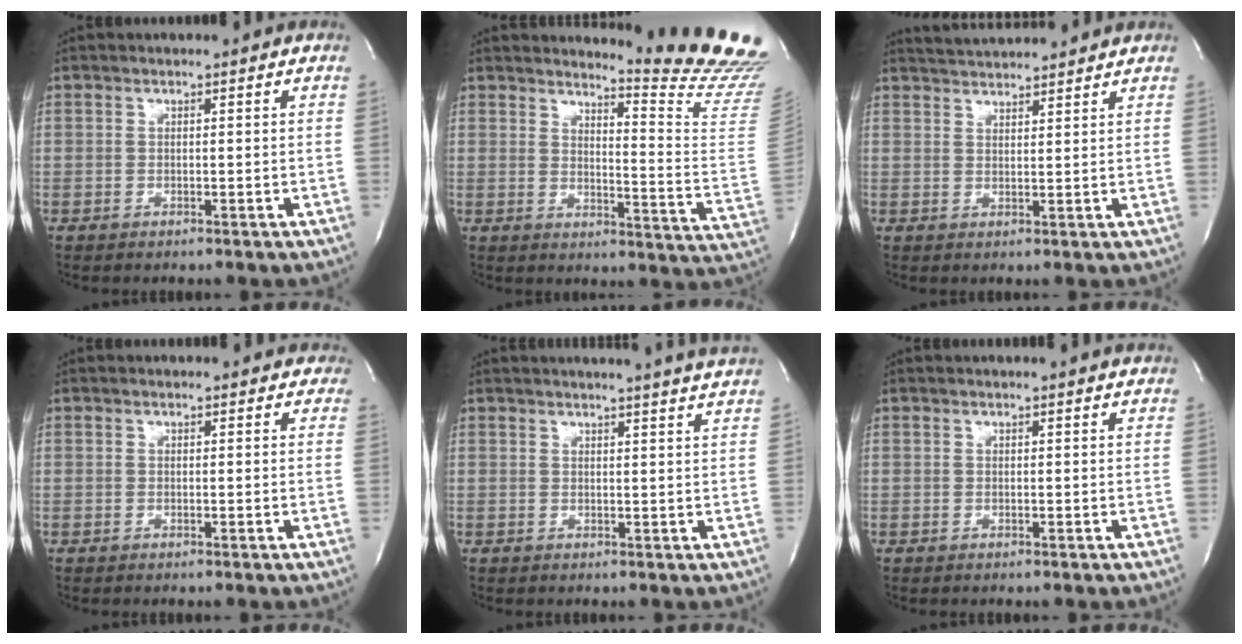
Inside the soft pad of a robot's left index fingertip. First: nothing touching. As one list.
[{"total": 15.7, "force": [15.2, -2.0, 3.6], "torque": [-0.057, -0.167, 0.164]}, {"total": 6.9, "force": [6.7, 0.2, 1.6], "torque": [-0.036, 0.029, 0.103]}, {"total": 4.2, "force": [3.7, 1.8, 0.9], "torque": [0.003, 0.006, 0.026]}, {"total": 9.0, "force": [8.4, -1.5, 2.8], "torque": [-0.036, -0.025, 0.083]}, {"total": 2.3, "force": [2.2, -0.4, 0.5], "torque": [-0.013, 0.002, 0.022]}]